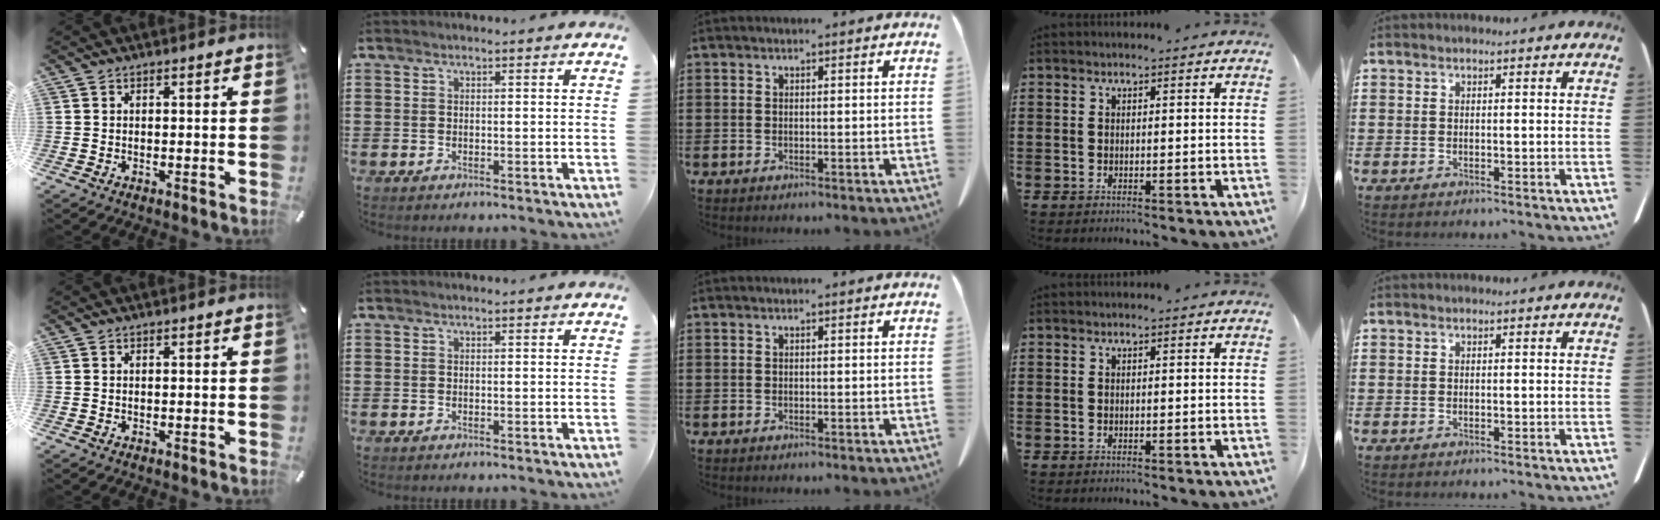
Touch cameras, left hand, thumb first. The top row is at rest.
{}